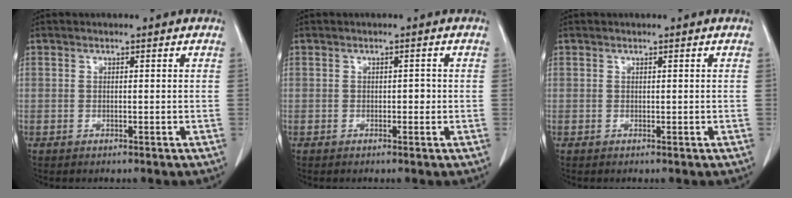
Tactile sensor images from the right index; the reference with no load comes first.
{"total": 1.0, "force": [-0.2, 0.6, 0.8], "torque": [-0.006, 0.004, -0.002]}
{"total": 0.0}